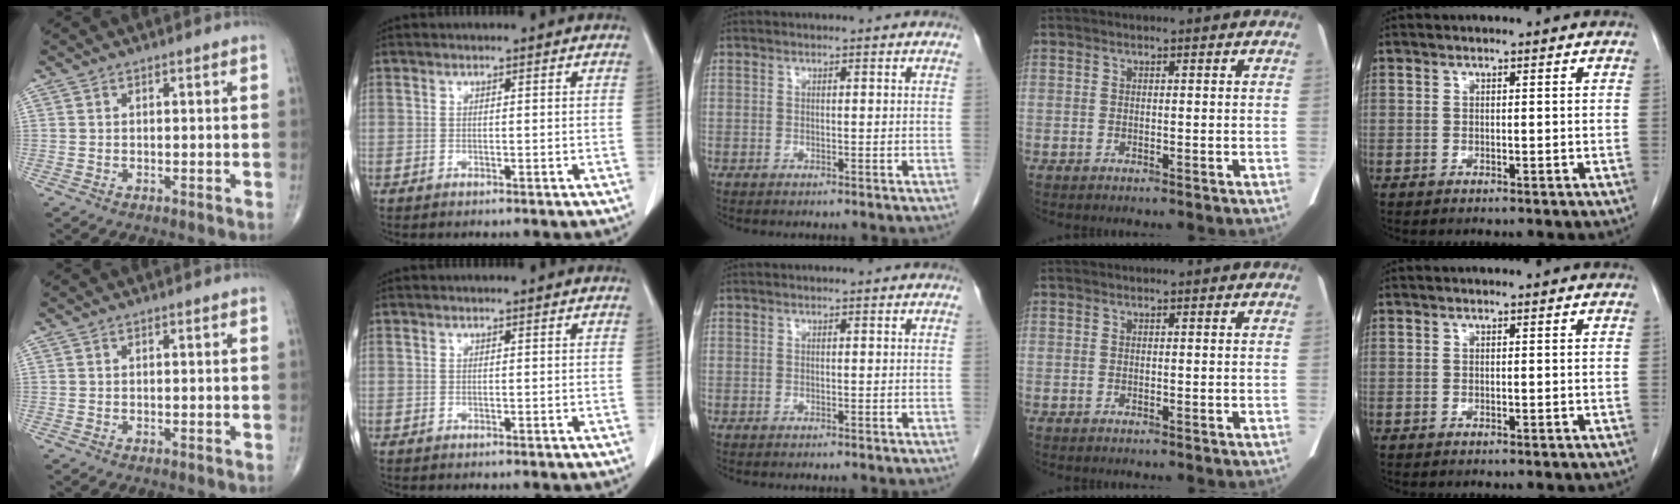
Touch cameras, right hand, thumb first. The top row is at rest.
{}